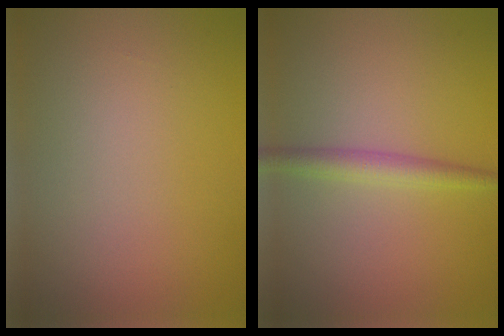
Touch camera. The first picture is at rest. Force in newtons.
{"total": 2.2, "press": 2.2, "slide": 0.1}